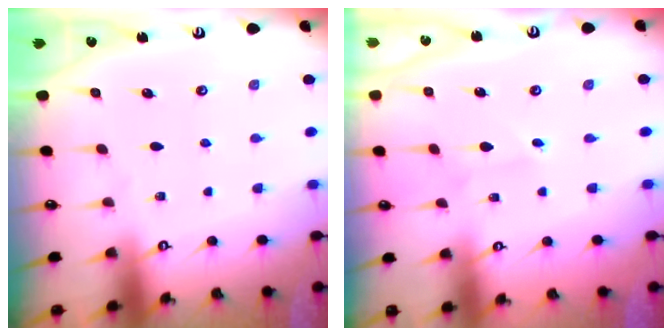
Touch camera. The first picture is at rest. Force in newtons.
{"total": 1.6, "press": 1.6, "slide": 0.2}